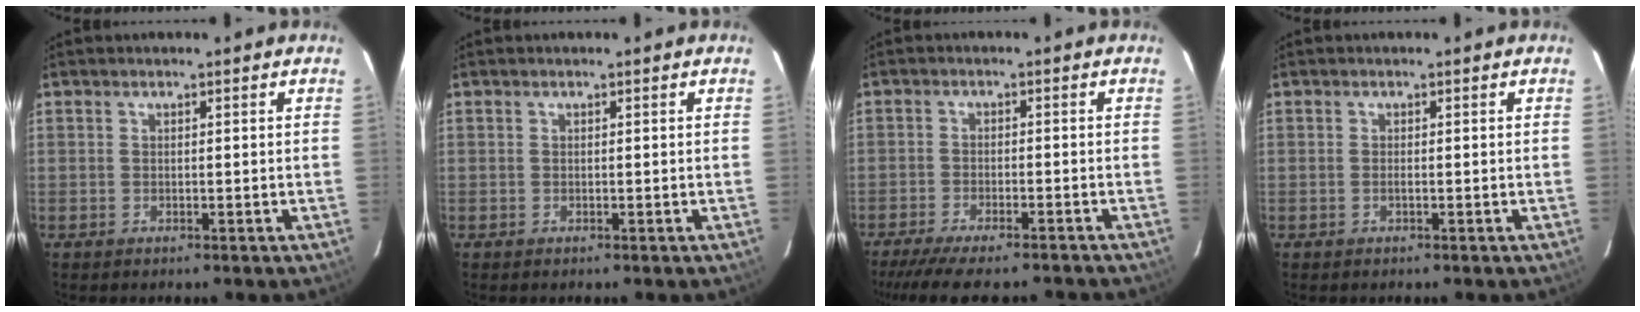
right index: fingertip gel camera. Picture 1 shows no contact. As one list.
[{"total": 0.0}, {"total": 12.5, "force": [-10.8, 2.4, 5.7], "torque": [-0.126, -0.025, -0.166]}, {"total": 0.0}]